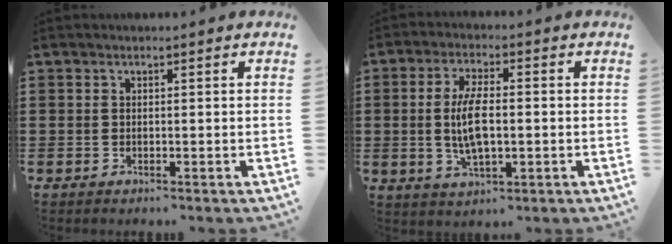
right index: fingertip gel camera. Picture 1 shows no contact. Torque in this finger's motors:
{"motor_torque": [1.05, 1.09, 0.50, 0.21]}